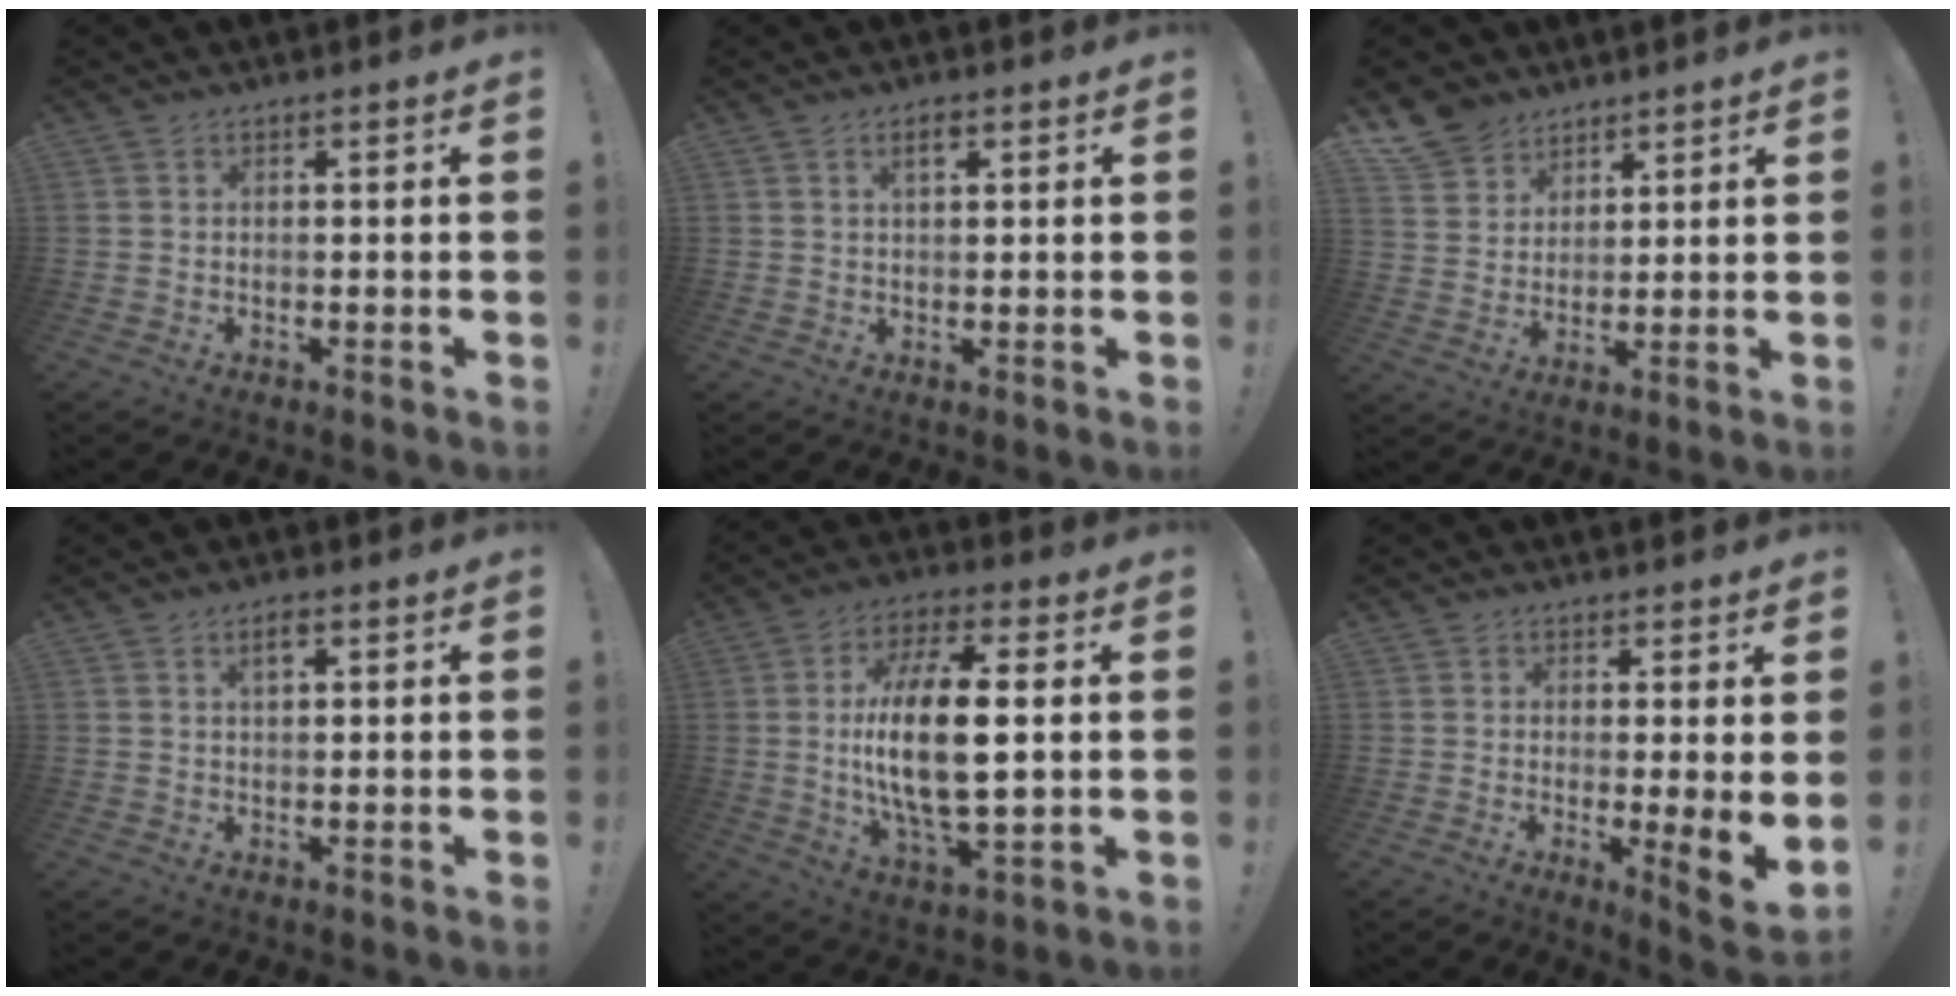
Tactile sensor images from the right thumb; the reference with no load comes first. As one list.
[{"total": 2.6, "force": [1.3, 1.2, 2.0], "torque": [-0.028, -0.001, 0.020]}, {"total": 8.7, "force": [6.8, 5.2, 1.4], "torque": [-0.031, -0.051, 0.136]}, {"total": 2.5, "force": [1.2, 1.1, 1.9], "torque": [-0.027, -0.001, 0.018]}, {"total": 17.8, "force": [0.8, 6.1, 16.8], "torque": [-0.337, -0.009, 0.002]}, {"total": 5.2, "force": [0.5, 0.0, 5.2], "torque": [-0.062, -0.023, 0.011]}]